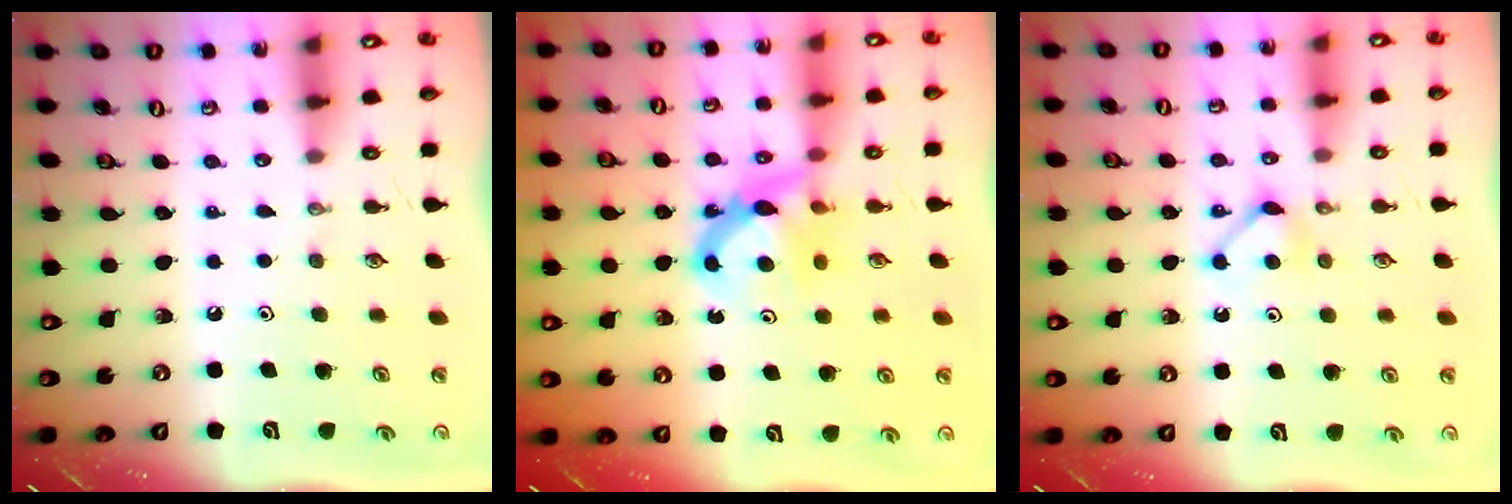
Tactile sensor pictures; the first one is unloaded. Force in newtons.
{"total": 7.2, "press": 7.2, "slide": 0.6}
{"total": 4.2, "press": 4.2, "slide": 0.5}